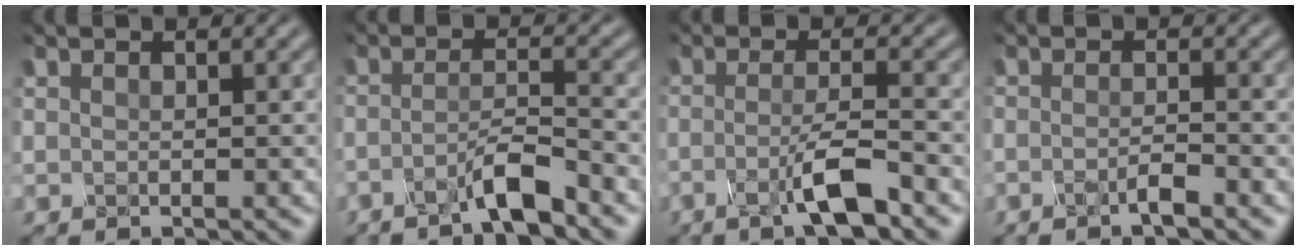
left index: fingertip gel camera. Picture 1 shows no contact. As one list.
[{"total": 3.6, "force": [-2.8, 0.2, 2.3], "torque": [-0.031, 0.006, -0.062]}, {"total": 4.3, "force": [-2.3, 0.6, 3.6], "torque": [-0.060, -0.007, -0.047]}, {"total": 1.9, "force": [-1.5, 0.1, 1.1], "torque": [-0.016, -0.005, -0.034]}]